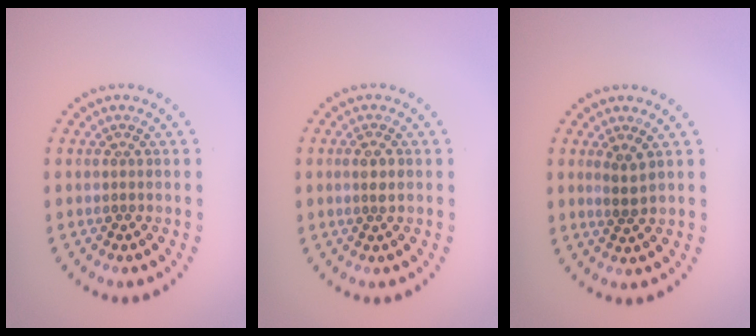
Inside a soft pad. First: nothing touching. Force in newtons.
{"total": 1.3, "press": 1.2, "slide": 0.6}
{"total": 1.7, "press": 1.3, "slide": 1.1}